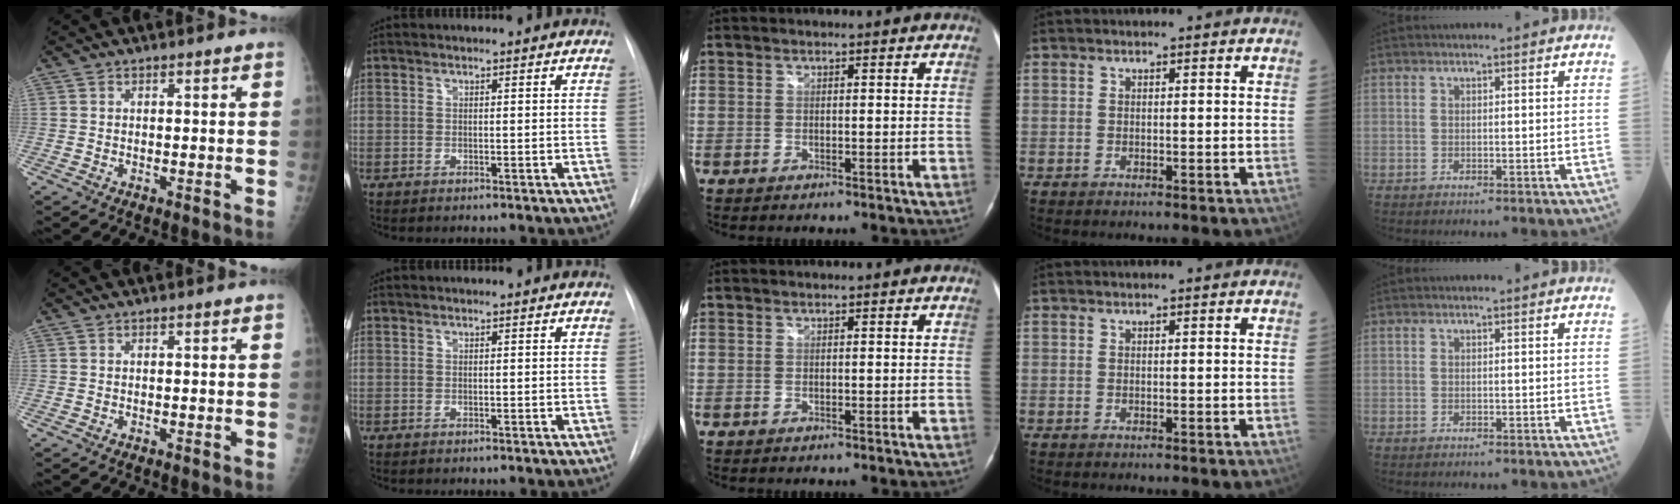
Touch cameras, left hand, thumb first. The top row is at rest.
{}